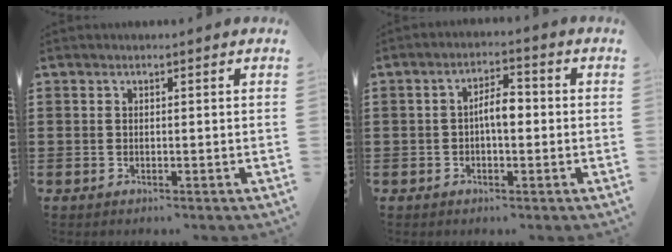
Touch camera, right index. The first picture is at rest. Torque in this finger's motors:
{"motor_torque": [0.98, -0.42, 0.43, 0.09]}